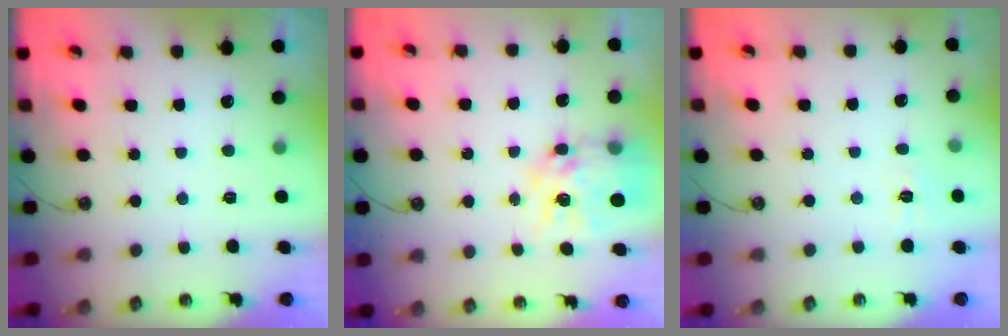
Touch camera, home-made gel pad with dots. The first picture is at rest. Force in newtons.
{"total": 15.1, "press": 15.0, "slide": 1.4}
{"total": 4.0, "press": 3.9, "slide": 0.6}